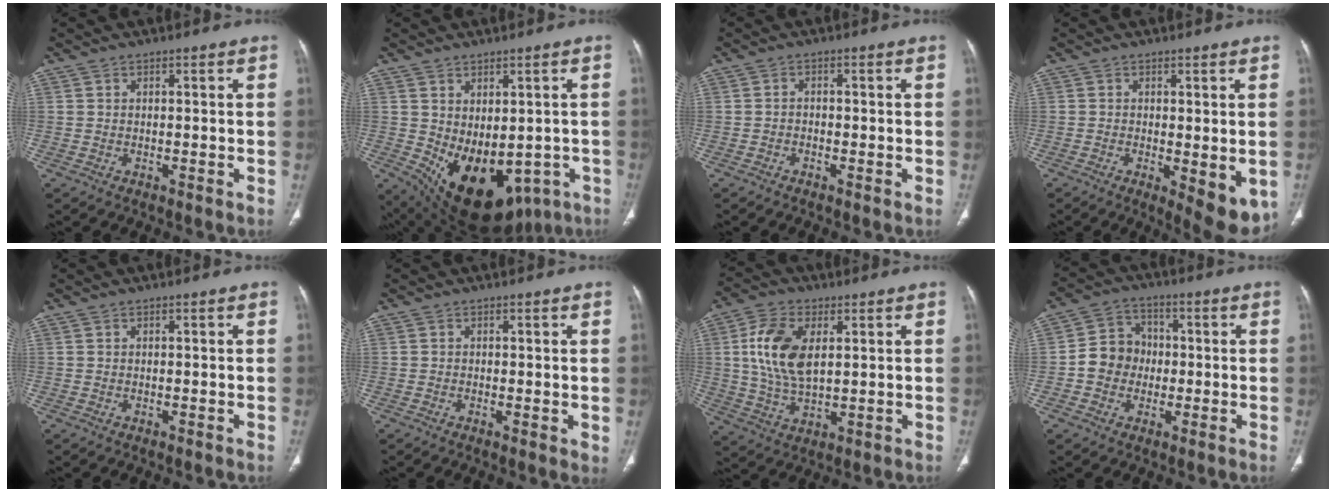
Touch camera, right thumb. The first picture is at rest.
{"total": 18.0, "force": [-5.1, 11.3, 13.1], "torque": [-0.181, -0.008, -0.039]}
{"total": 1.0, "force": [-0.5, 0.7, 0.4], "torque": [-0.003, 0.005, -0.013]}
{"total": 8.5, "force": [-2.2, 3.2, 7.6], "torque": [-0.096, -0.021, -0.025]}
{"total": 0.0}
{"total": 1.6, "force": [0.0, 0.6, 1.5], "torque": [-0.024, -0.007, -0.004]}
{"total": 12.0, "force": [2.7, 6.6, 9.6], "torque": [-0.191, -0.005, 0.054]}
{"total": 8.1, "force": [-0.9, 7.3, 3.4], "torque": [-0.030, 0.025, -0.028]}